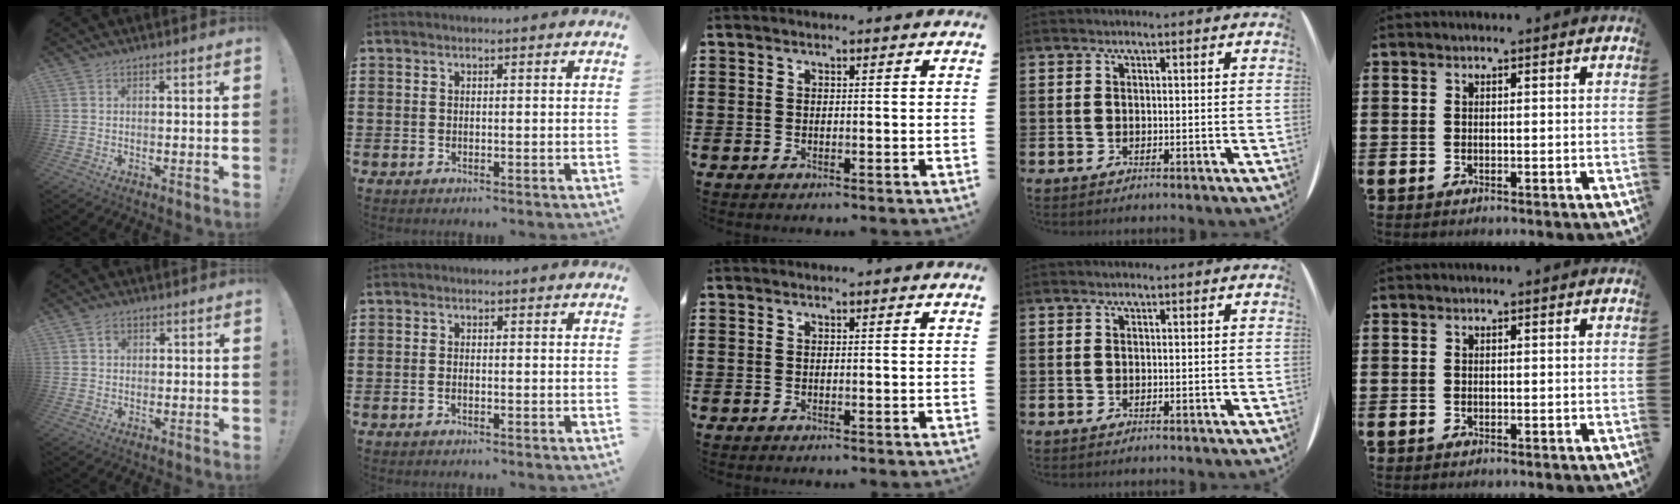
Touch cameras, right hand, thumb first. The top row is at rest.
{"thumb": {"total": 1.9, "force": [0.6, 1.6, 0.8], "torque": [-0.002, -0.002, 0.008]}, "index": {"total": 0.6, "force": [-0.4, 0.1, 0.5], "torque": [-0.011, -0.006, -0.006]}}